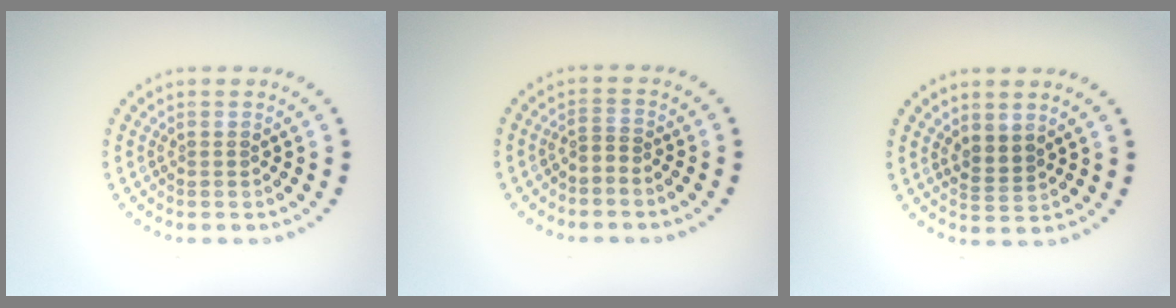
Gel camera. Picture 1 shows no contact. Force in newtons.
{"total": 1.0, "press": 0.5, "slide": 0.8}
{"total": 1.9, "press": 1.5, "slide": 1.1}